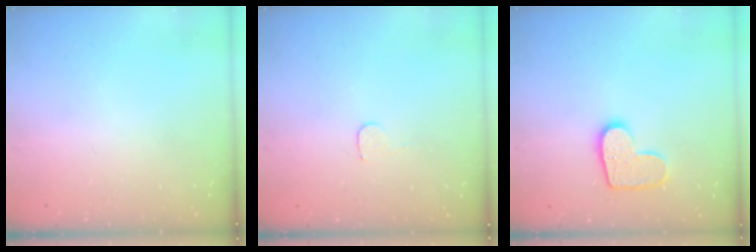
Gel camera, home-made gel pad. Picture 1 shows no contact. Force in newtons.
{"total": 3.5, "press": 3.5, "slide": 0.3}
{"total": 10.9, "press": 10.9, "slide": 0.6}